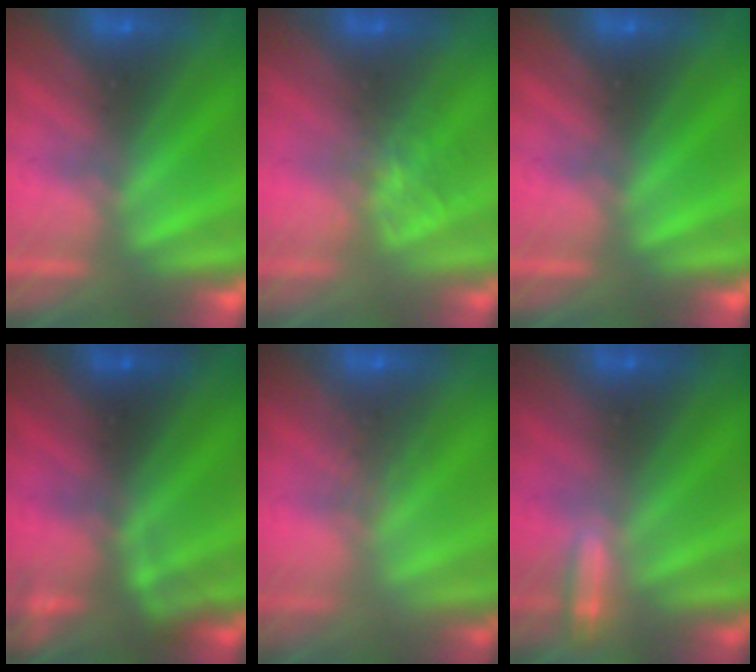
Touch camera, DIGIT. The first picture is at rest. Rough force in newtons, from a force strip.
{"total": 1.4}
{"total": 0.0}
{"total": 2.4}
{"total": 2.9}
{"total": 1.9}